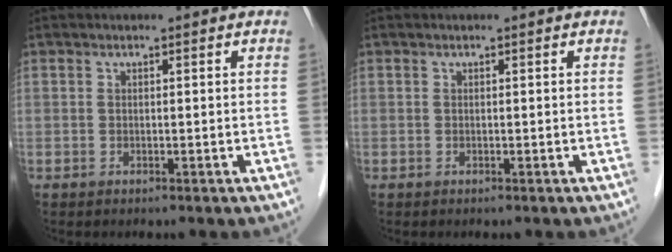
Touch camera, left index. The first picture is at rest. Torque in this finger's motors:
{"motor_torque": [0.00, 0.00, 0.00, 0.00]}